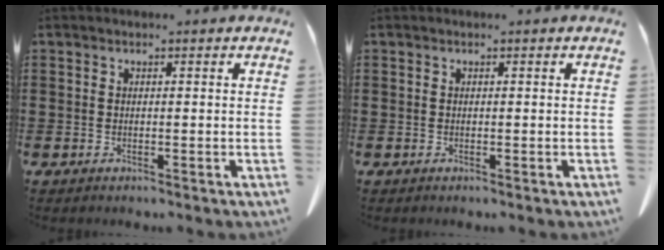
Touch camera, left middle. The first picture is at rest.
{"total": 0.0}